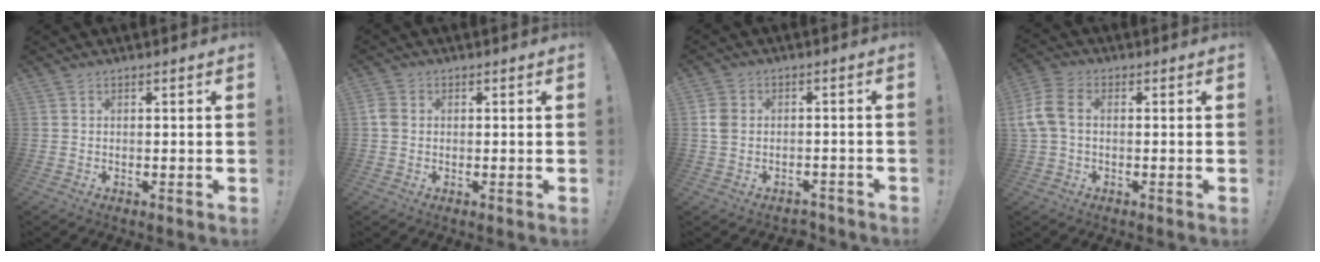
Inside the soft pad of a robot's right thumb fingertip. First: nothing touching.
{"total": 3.3, "force": [-0.1, 2.6, 2.1], "torque": [-0.045, 0.006, 0.000]}
{"total": 6.0, "force": [-1.4, 5.1, 2.9], "torque": [-0.056, 0.020, -0.018]}
{"total": 8.0, "force": [0.4, 5.3, 5.9], "torque": [-0.144, 0.008, 0.012]}